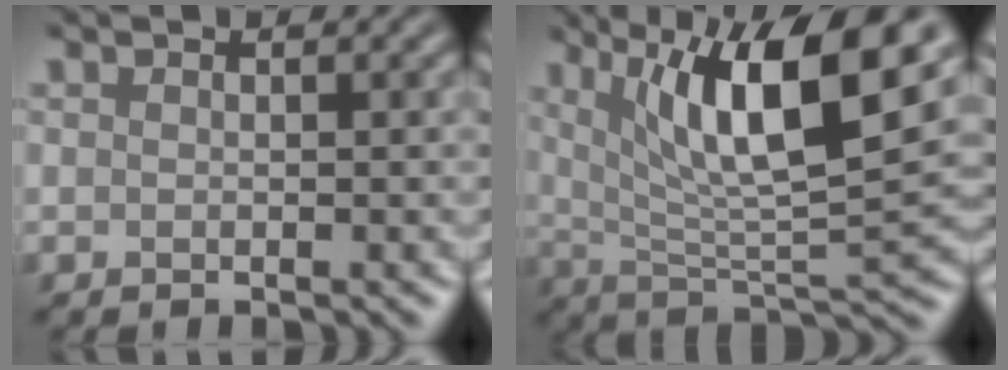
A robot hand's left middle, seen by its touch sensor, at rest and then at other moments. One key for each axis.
{"total": 11.4, "fx": 4.6, "fy": 3.1, "fz": 10.0, "tx": -0.161, "ty": -0.002, "tz": 0.081}